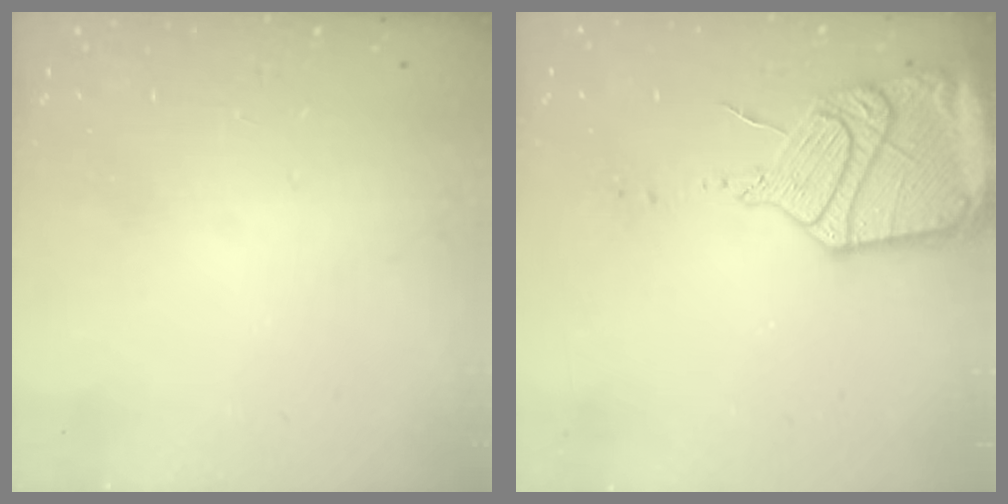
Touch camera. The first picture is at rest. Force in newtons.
{"total": 19.2, "press": 18.4, "slide": 5.2}